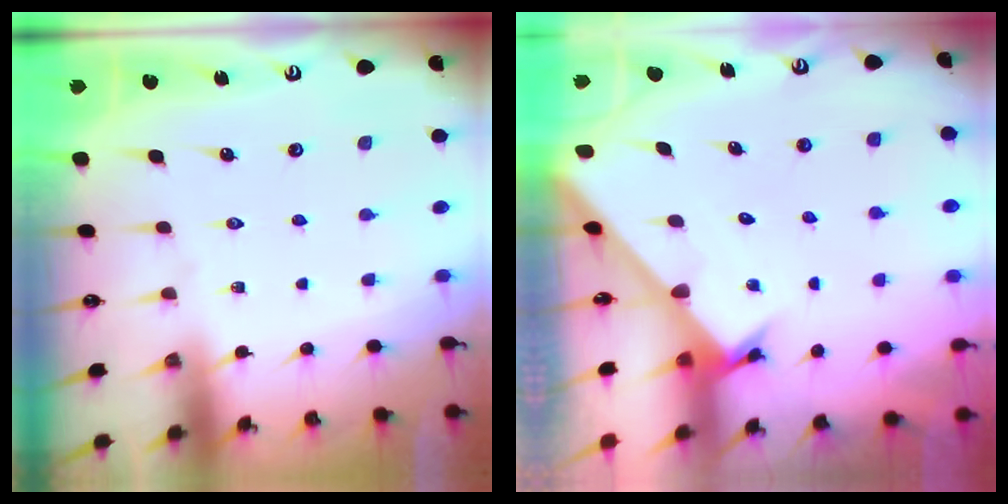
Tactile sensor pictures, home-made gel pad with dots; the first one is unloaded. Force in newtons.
{"total": 2.3, "press": 2.3, "slide": 0.2}